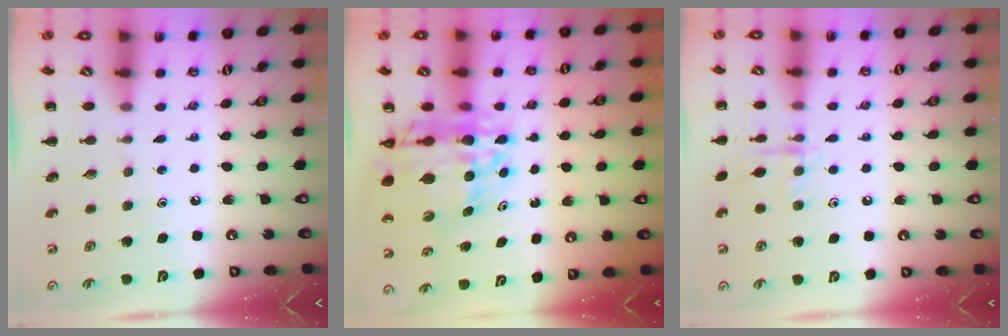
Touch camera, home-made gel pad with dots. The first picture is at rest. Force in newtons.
{"total": 15.1, "press": 14.5, "slide": 4.2}
{"total": 8.2, "press": 8.1, "slide": 1.3}